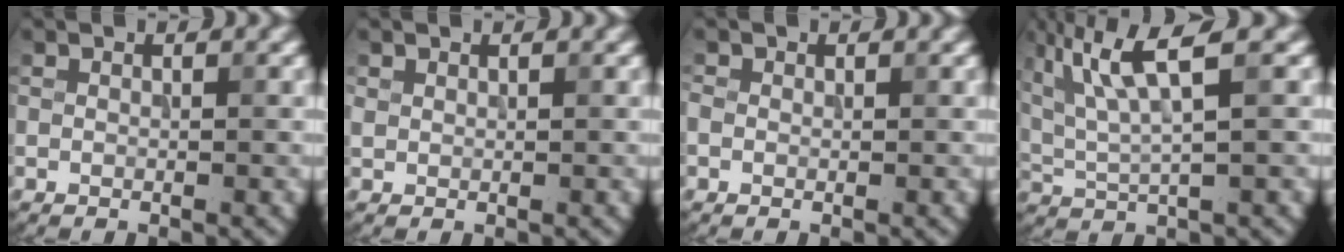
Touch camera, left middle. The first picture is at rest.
{"total": 0.7, "force": [0.5, 0.4, 0.1], "torque": [-0.002, -0.002, 0.014]}
{"total": 0.8, "force": [0.0, 0.8, 0.3], "torque": [-0.004, 0.000, -0.005]}
{"total": 6.9, "force": [3.0, 1.4, 6.0], "torque": [-0.118, 0.012, 0.060]}